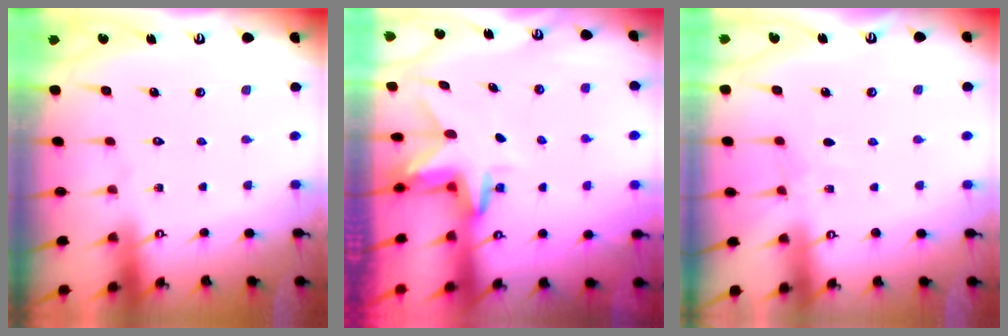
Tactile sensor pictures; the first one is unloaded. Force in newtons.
{"total": 3.1, "press": 3.1, "slide": 0.2}
{"total": 3.8, "press": 3.8, "slide": 0.4}